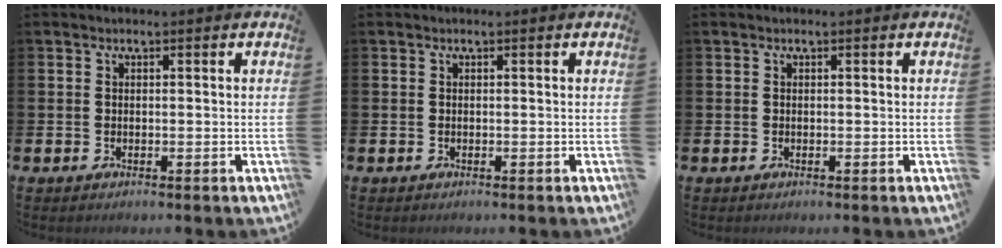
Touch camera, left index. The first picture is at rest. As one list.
[{"total": 0.0}, {"total": 0.0}]